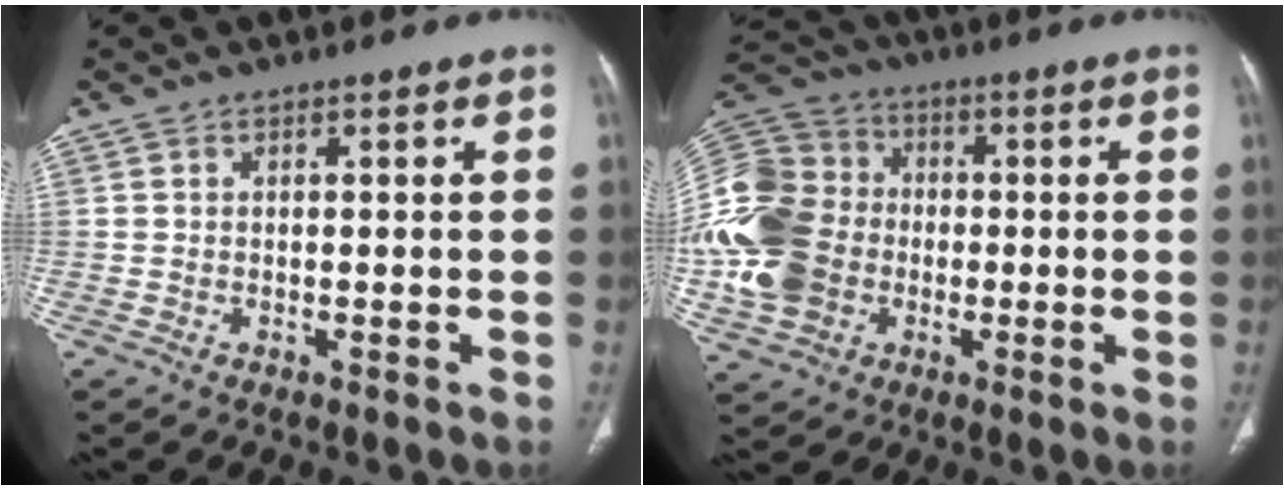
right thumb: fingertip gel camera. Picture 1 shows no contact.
{"total": 21.0, "force": [-3.0, 17.0, 11.9], "torque": [-0.269, 0.024, -0.054]}